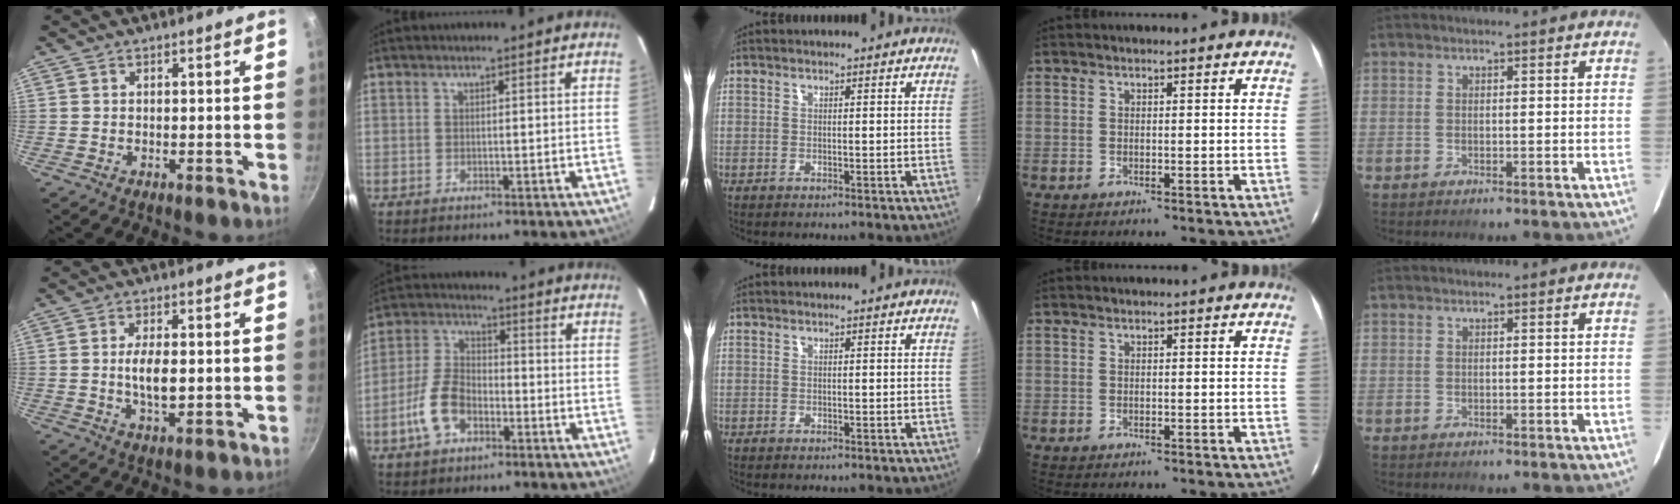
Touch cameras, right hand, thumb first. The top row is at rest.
{"thumb": {"total": 6.0, "force": [-0.2, 2.6, 5.4], "torque": [-0.096, 0.000, -0.004]}, "index": {"total": 8.9, "force": [-4.3, 5.3, 5.7], "torque": [-0.125, 0.017, -0.081]}}